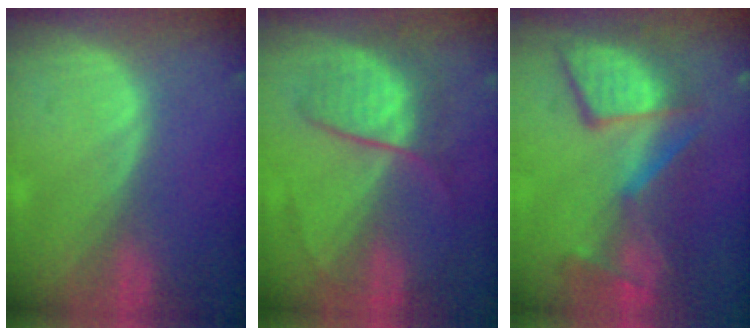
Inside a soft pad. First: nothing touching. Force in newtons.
{"total": 6.3, "press": 6.3, "slide": 0.6}
{"total": 10.5, "press": 9.9, "slide": 3.4}